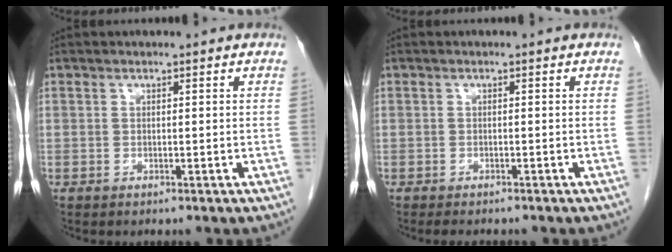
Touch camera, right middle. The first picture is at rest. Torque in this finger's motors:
{"motor_torque": [0.38, -0.19, 0.00, 0.01]}